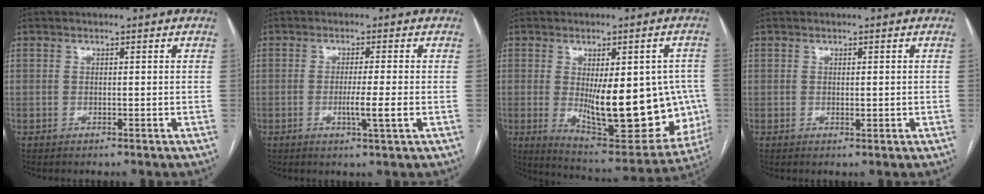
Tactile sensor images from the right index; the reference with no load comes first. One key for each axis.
{"total": 4.2, "fx": -0.9, "fy": -0.4, "fz": 4.1, "tx": -0.071, "ty": -0.009, "tz": -0.016}
{"total": 19.5, "fx": -1.6, "fy": 7.8, "fz": 17.8, "tx": -0.212, "ty": -0.012, "tz": 0.004}
{"total": 1.1, "fx": 0.0, "fy": 0.4, "fz": 1.1, "tx": -0.018, "ty": -0.004, "tz": 0.003}